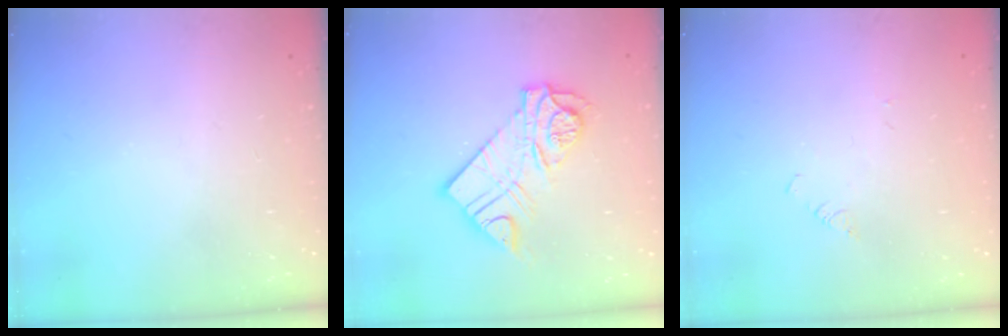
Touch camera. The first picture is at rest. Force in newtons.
{"total": 13.1, "press": 13.0, "slide": 1.3}
{"total": 1.0, "press": 0.9, "slide": 0.2}